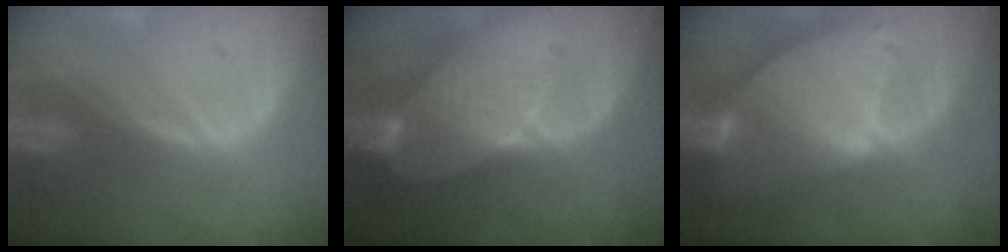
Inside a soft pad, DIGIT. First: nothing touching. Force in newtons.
{"total": 8.0, "press": 7.2, "slide": 3.4}
{"total": 9.5, "press": 8.1, "slide": 4.8}